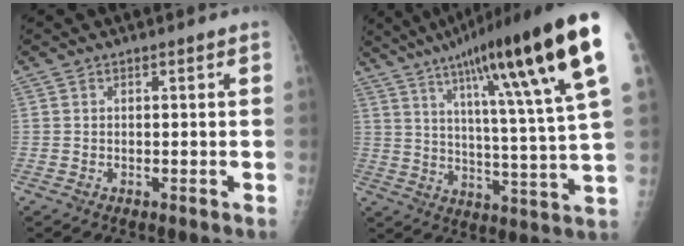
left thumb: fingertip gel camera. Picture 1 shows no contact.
{"total": 26.6, "force": [13.3, 2.6, 22.8], "torque": [-0.342, -0.030, 0.195]}